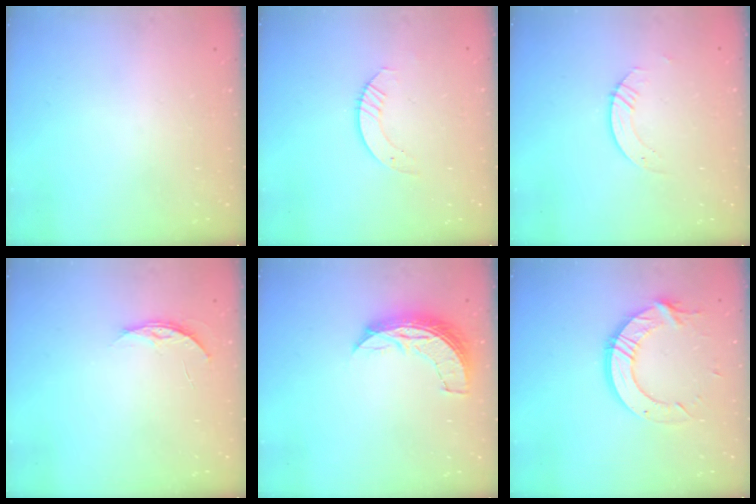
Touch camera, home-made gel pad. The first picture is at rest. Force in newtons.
{"total": 3.3, "press": 3.3, "slide": 0.3}
{"total": 2.6, "press": 2.6, "slide": 0.2}
{"total": 3.8, "press": 3.8, "slide": 0.4}
{"total": 7.6, "press": 7.6, "slide": 0.7}
{"total": 12.1, "press": 12.0, "slide": 0.6}